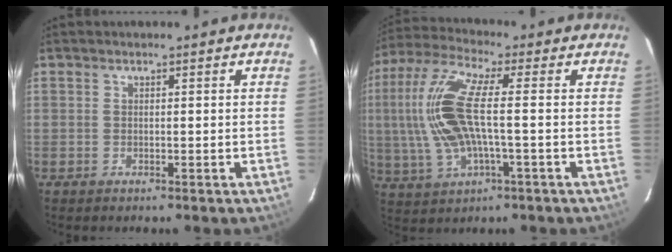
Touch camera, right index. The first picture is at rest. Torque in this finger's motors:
{"motor_torque": [1.98, 0.11, 1.05, 0.21]}